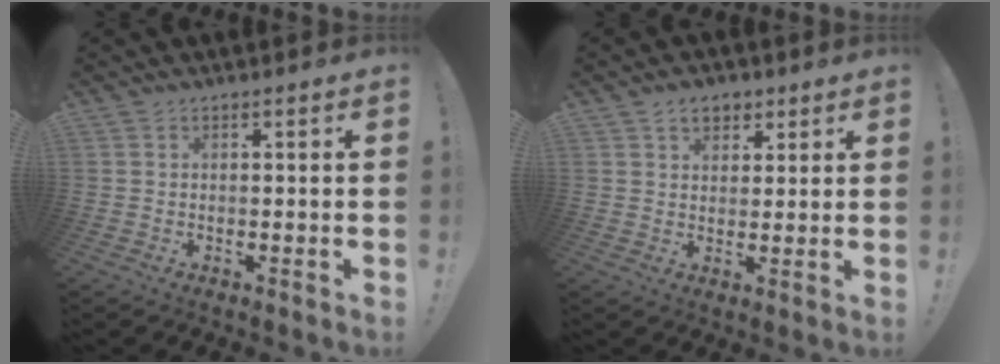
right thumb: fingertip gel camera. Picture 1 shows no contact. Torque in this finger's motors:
{"motor_torque": [0.00, 0.15, 0.11, -0.04, 0.00]}